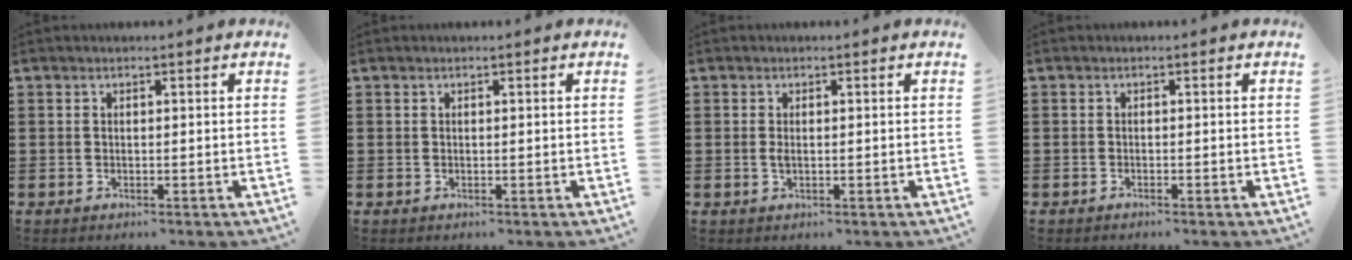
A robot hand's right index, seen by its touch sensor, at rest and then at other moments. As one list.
[{"total": 0.0}, {"total": 1.0, "force": [-0.1, 0.4, 1.0], "torque": [-0.020, -0.001, -0.001]}, {"total": 0.6, "force": [-0.6, -0.1, 0.1], "torque": [-0.005, -0.004, -0.011]}]